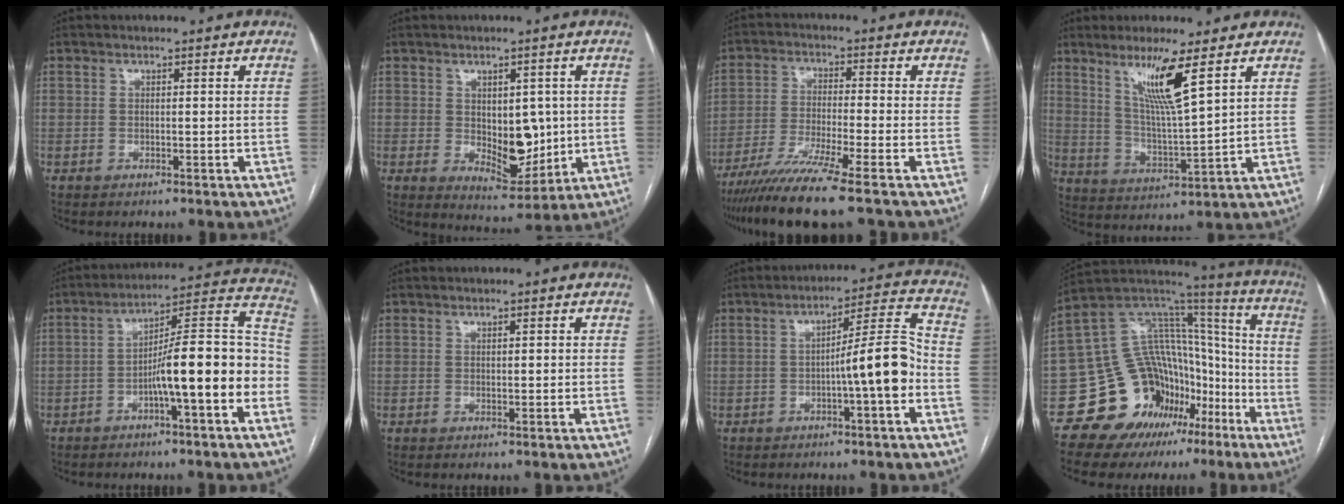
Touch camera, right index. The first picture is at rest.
{"total": 8.1, "force": [0.1, 4.4, 6.8], "torque": [-0.097, -0.004, 0.020]}
{"total": 10.8, "force": [-8.1, -1.6, 6.9], "torque": [-0.123, -0.035, -0.141]}
{"total": 9.3, "force": [5.3, -0.6, 7.6], "torque": [-0.141, -0.016, 0.104]}
{"total": 14.2, "force": [-4.5, 1.2, 13.4], "torque": [-0.194, 0.035, -0.069]}
{"total": 0.7, "force": [0.2, 0.2, 0.7], "torque": [-0.011, 0.000, 0.003]}
{"total": 9.3, "force": [-2.6, 0.1, 9.0], "torque": [-0.134, 0.021, -0.040]}
{"total": 20.2, "force": [-10.7, 14.2, 9.6], "torque": [-0.130, 0.104, -0.163]}